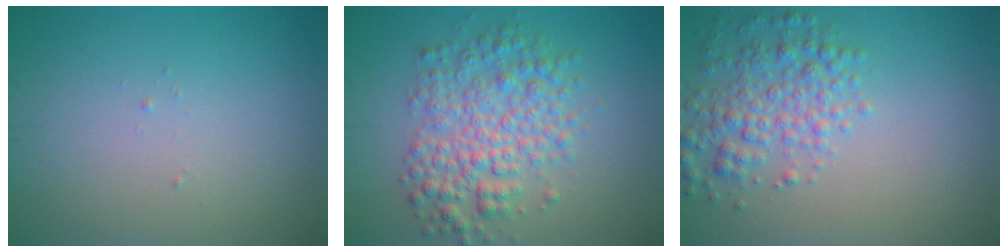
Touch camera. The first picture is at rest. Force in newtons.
{"total": 5.4, "press": 5.4, "slide": 0.0}
{"total": 3.8, "press": 3.8, "slide": 0.1}